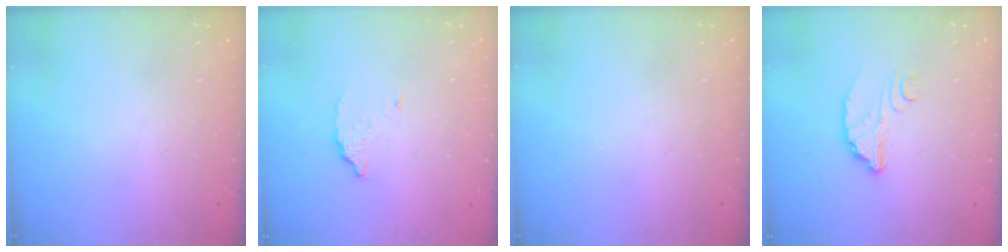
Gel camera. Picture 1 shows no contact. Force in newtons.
{"total": 2.9, "press": 2.9, "slide": 0.2}
{"total": 0.0}
{"total": 3.9, "press": 3.9, "slide": 0.2}